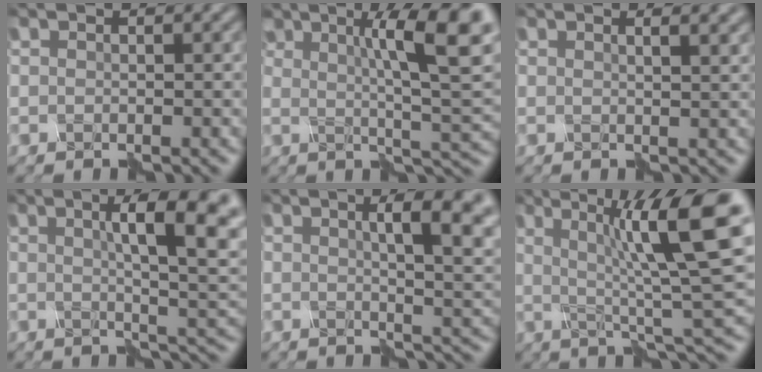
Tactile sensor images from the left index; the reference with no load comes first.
{"total": 9.5, "force": [4.2, 1.8, 8.4], "torque": [-0.109, 0.015, 0.073]}
{"total": 2.7, "force": [1.5, 1.2, 1.9], "torque": [0.000, 0.020, -0.004]}
{"total": 10.5, "force": [3.3, 3.0, 9.5], "torque": [-0.097, 0.018, 0.046]}
{"total": 8.6, "force": [2.7, 3.2, 7.5], "torque": [-0.049, 0.026, 0.033]}
{"total": 10.4, "force": [2.9, 1.6, 9.9], "torque": [-0.135, 0.018, 0.051]}